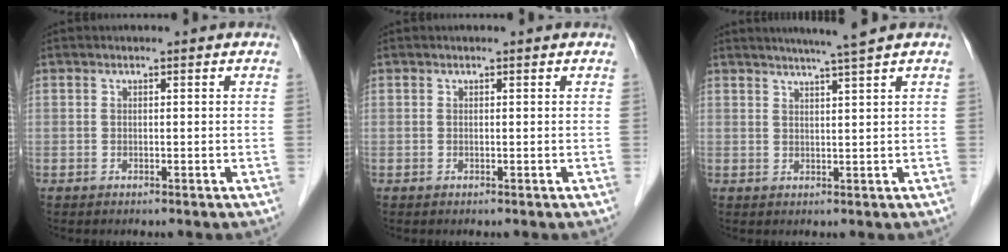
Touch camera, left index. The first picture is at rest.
{"total": 0.0}
{"total": 4.3, "force": [3.4, -1.3, 2.3], "torque": [-0.037, -0.004, 0.057]}